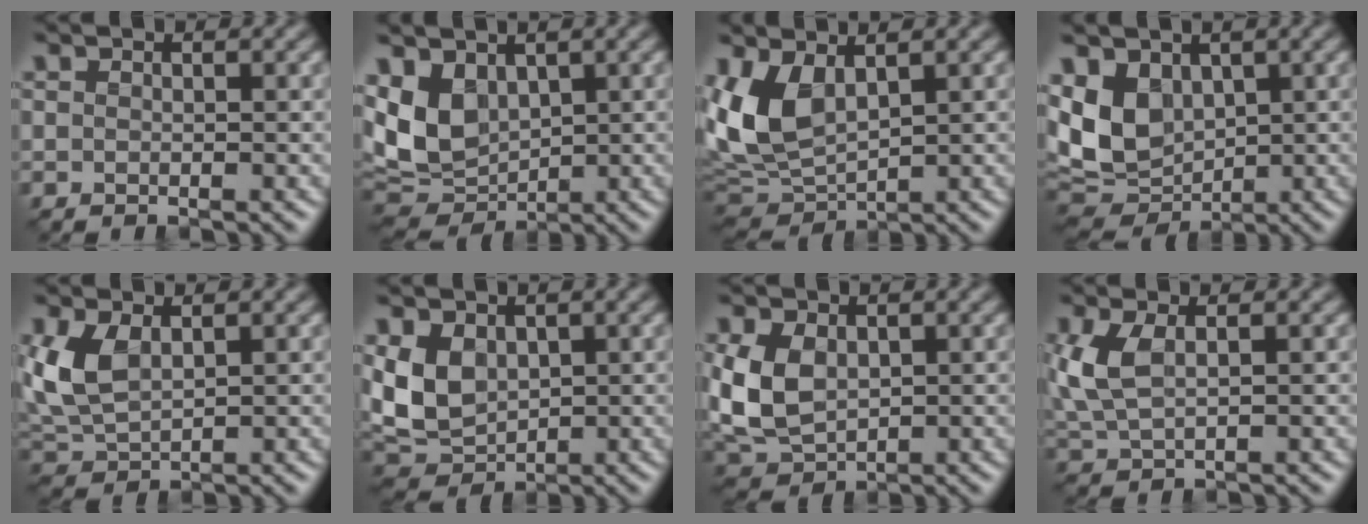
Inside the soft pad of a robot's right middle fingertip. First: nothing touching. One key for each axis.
{"total": 8.0, "fx": 1.5, "fy": 5.6, "fz": 5.4, "tx": -0.135, "ty": -0.003, "tz": 0.025}
{"total": 6.6, "fx": 1.7, "fy": 3.8, "fz": 5.1, "tx": -0.119, "ty": -0.006, "tz": 0.031}
{"total": 8.5, "fx": 1.1, "fy": 6.3, "fz": 5.7, "tx": -0.136, "ty": -0.006, "tz": 0.016}
{"total": 4.8, "fx": 1.0, "fy": 2.9, "fz": 3.7, "tx": -0.096, "ty": 0.000, "tz": 0.023}
{"total": 5.6, "fx": 0.6, "fy": 4.1, "fz": 3.8, "tx": -0.084, "ty": -0.010, "tz": 0.007}
{"total": 6.0, "fx": 0.3, "fy": 4.3, "fz": 4.3, "tx": -0.105, "ty": -0.003, "tz": 0.004}
{"total": 4.4, "fx": 0.8, "fy": 2.3, "fz": 3.7, "tx": -0.098, "ty": 0.002, "tz": 0.019}